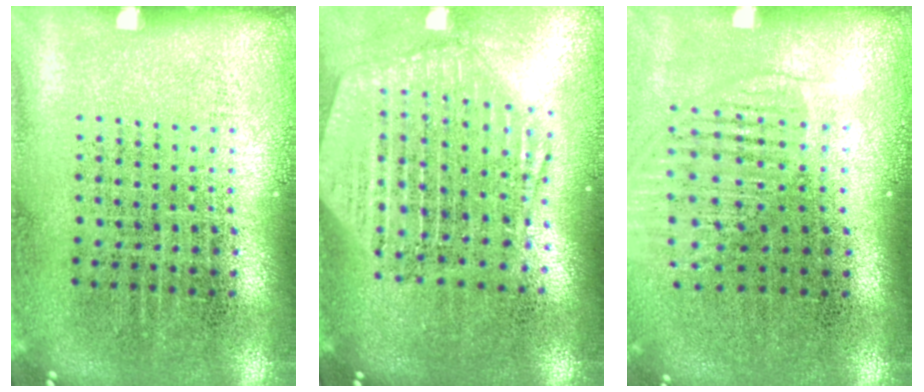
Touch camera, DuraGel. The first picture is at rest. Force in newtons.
{"total": 2.4, "press": 2.1, "slide": 1.2}
{"total": 1.6, "press": 1.5, "slide": 0.8}